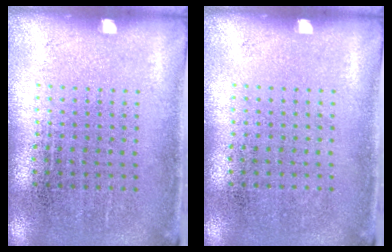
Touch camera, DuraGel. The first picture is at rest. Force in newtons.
{"total": 0.0}